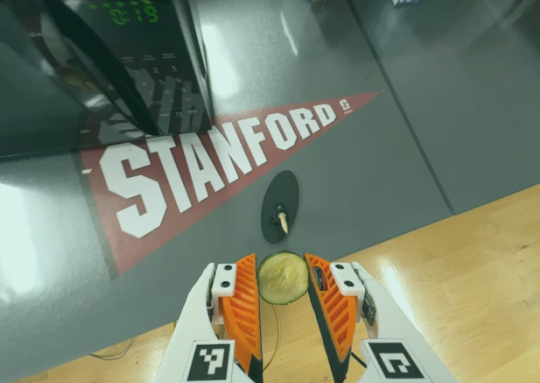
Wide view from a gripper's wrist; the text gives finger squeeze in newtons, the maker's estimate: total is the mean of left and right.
{"total": 4.6, "left": 4.4, "right": 4.9}